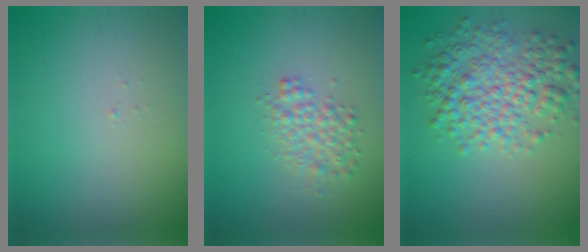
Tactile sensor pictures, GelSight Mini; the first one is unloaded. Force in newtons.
{"total": 2.5, "press": 2.5, "slide": 0.1}
{"total": 5.8, "press": 5.8, "slide": 0.1}